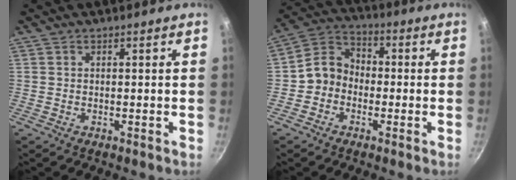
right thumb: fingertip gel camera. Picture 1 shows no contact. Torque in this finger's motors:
{"motor_torque": [0.43, -0.18, 0.18, -0.15, 0.17]}